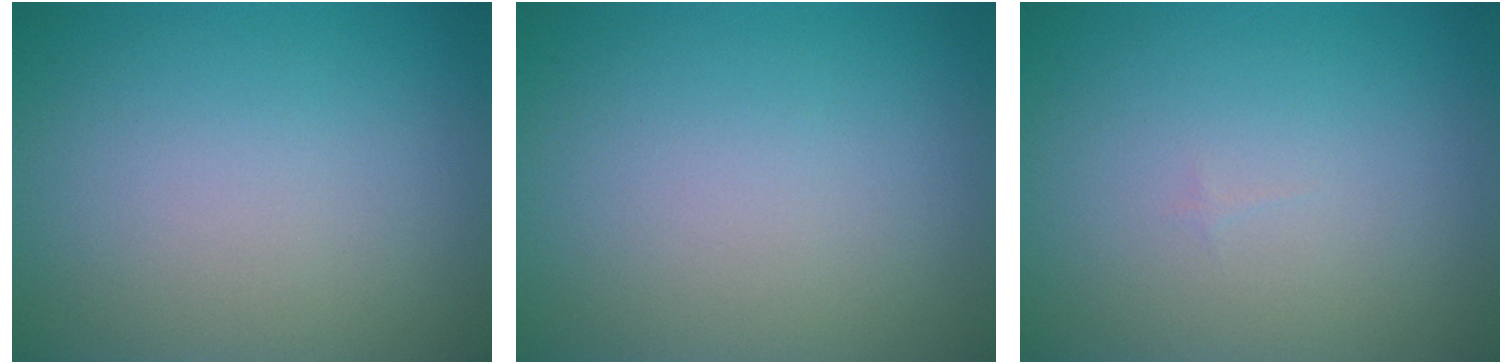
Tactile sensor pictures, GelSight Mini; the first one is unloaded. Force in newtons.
{"total": 0.0}
{"total": 0.0}